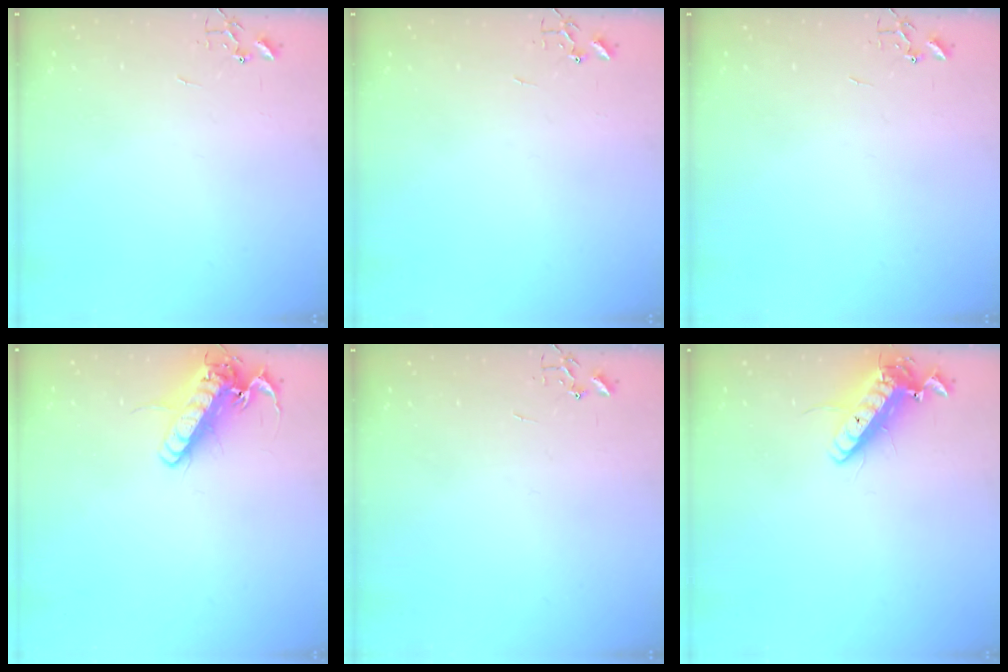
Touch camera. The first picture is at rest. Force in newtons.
{"total": 0.0}
{"total": 0.0}
{"total": 16.2, "press": 16.0, "slide": 2.5}
{"total": 0.0}
{"total": 14.5, "press": 14.2, "slide": 2.9}